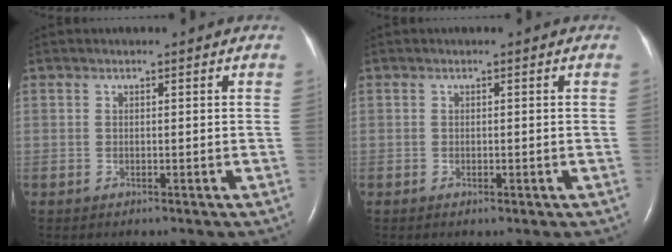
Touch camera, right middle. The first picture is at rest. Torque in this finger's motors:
{"motor_torque": [-0.36, 0.00, -0.07, -0.01]}